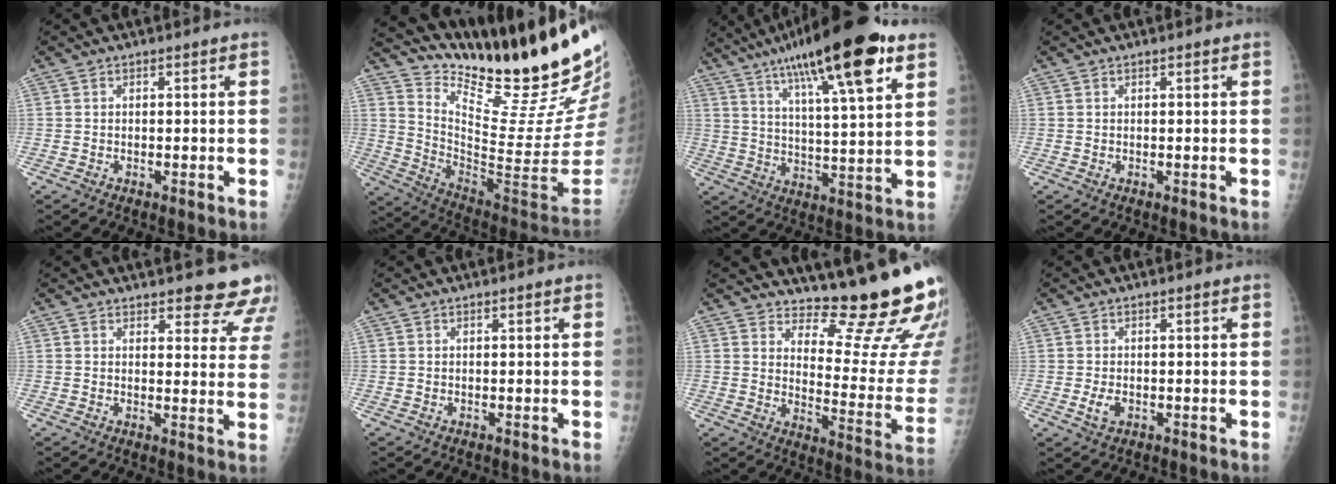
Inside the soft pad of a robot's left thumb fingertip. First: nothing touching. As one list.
[{"total": 27.2, "force": [22.4, 3.9, 15.0], "torque": [-0.198, -0.173, 0.335]}, {"total": 22.6, "force": [13.0, 4.6, 18.0], "torque": [-0.282, -0.026, 0.207]}, {"total": 0.0}, {"total": 10.3, "force": [9.4, 3.2, 2.6], "torque": [0.019, -0.056, 0.089]}, {"total": 0.0}, {"total": 17.7, "force": [15.5, 2.7, 8.2], "torque": [-0.073, -0.173, 0.201]}, {"total": 2.5, "force": [-0.3, 1.6, 1.9], "torque": [-0.035, -0.004, -0.004]}]